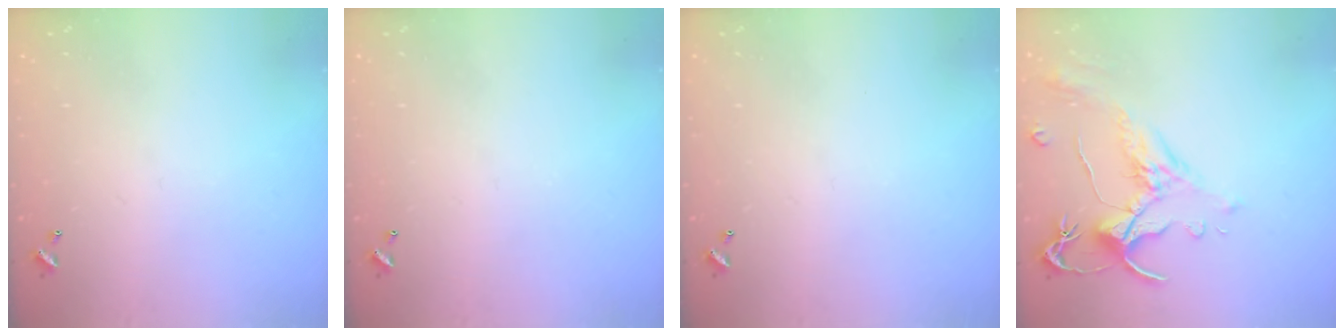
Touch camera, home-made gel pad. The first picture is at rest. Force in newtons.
{"total": 0.0}
{"total": 0.0}
{"total": 1.5, "press": 1.0, "slide": 1.1}